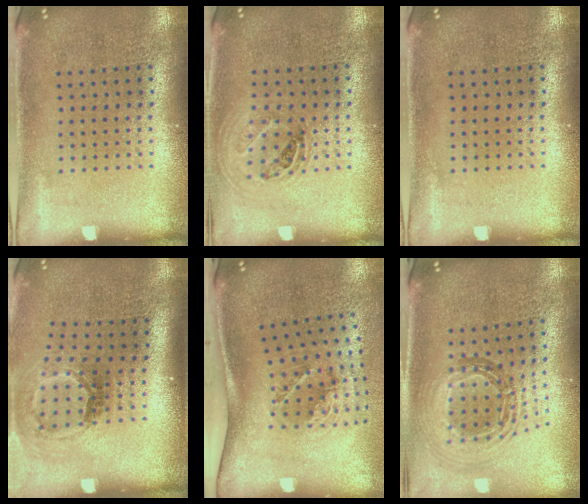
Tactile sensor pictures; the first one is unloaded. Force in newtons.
{"total": 1.1, "press": 1.0, "slide": 0.4}
{"total": 0.0}
{"total": 1.8, "press": 1.1, "slide": 1.4}
{"total": 1.9, "press": 1.2, "slide": 1.5}
{"total": 1.1, "press": 1.1, "slide": 0.4}